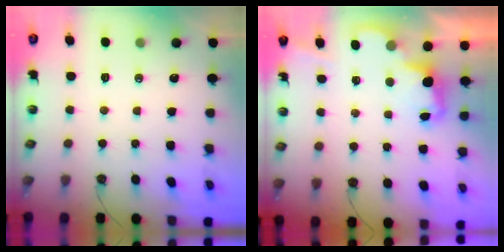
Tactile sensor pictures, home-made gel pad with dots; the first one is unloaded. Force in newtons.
{"total": 3.4, "press": 3.4, "slide": 0.5}